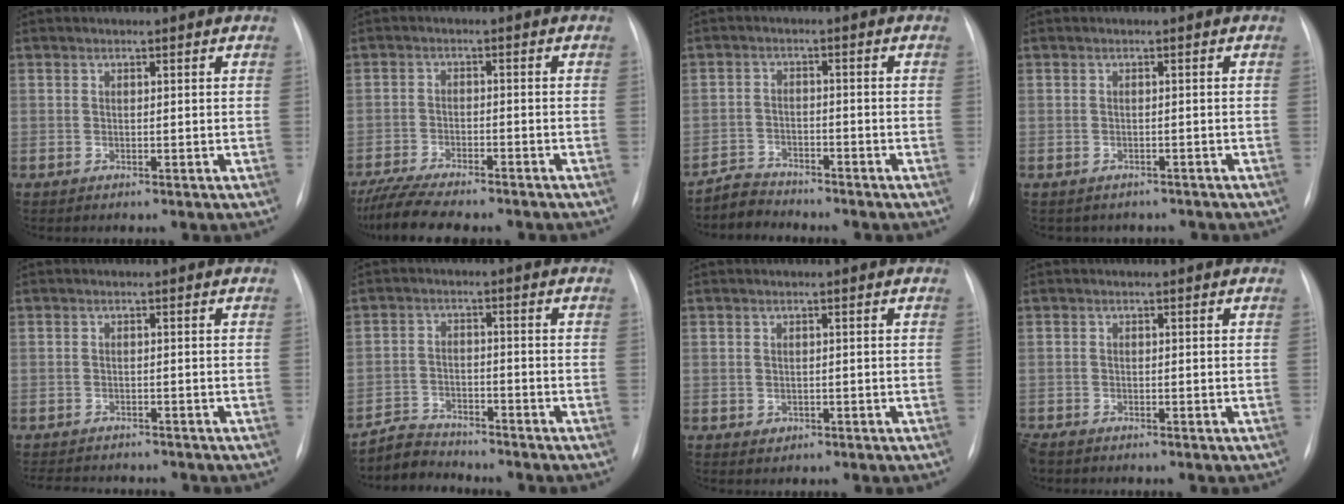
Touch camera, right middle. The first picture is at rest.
{"total": 10.9, "force": [-9.5, 1.8, 5.1], "torque": [-0.087, -0.014, -0.146]}
{"total": 3.7, "force": [-3.6, 0.5, -0.7], "torque": [0.012, -0.013, -0.066]}
{"total": 4.5, "force": [-3.9, 2.2, 0.3], "torque": [-0.004, 0.011, -0.040]}
{"total": 8.5, "force": [-7.8, 2.4, 2.6], "torque": [-0.041, -0.001, -0.102]}
{"total": 5.0, "force": [-5.0, 0.8, -0.5], "torque": [0.004, -0.009, -0.089]}
{"total": 1.0, "force": [-0.4, 0.9, 0.3], "torque": [-0.004, 0.002, -0.001]}
{"total": 2.3, "force": [-1.9, 0.8, 0.9], "torque": [-0.021, -0.005, -0.033]}